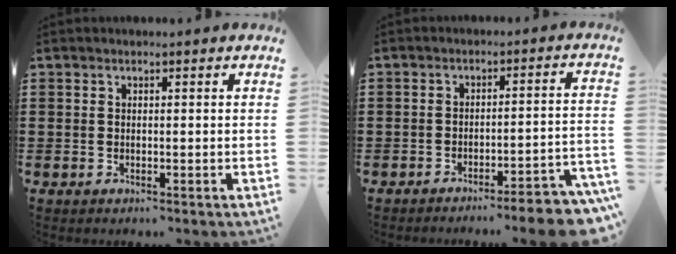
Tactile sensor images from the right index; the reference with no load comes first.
{"total": 4.9, "force": [-4.6, 0.1, 1.8], "torque": [-0.027, -0.006, -0.088]}